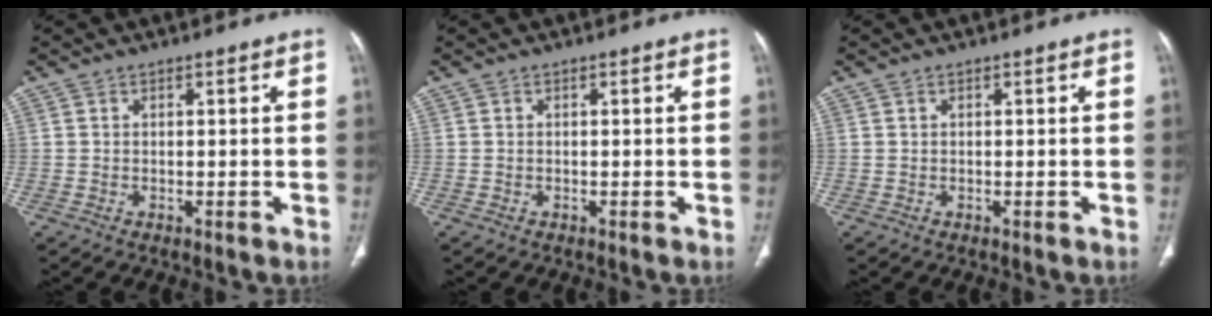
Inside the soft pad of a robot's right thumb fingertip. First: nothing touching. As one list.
[{"total": 0.0}, {"total": 0.0}]